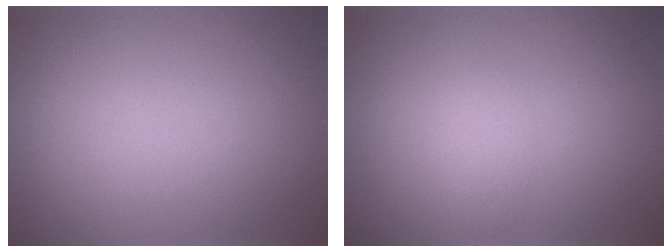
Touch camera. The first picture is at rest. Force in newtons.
{"total": 1.1, "press": 1.1, "slide": 0.0}